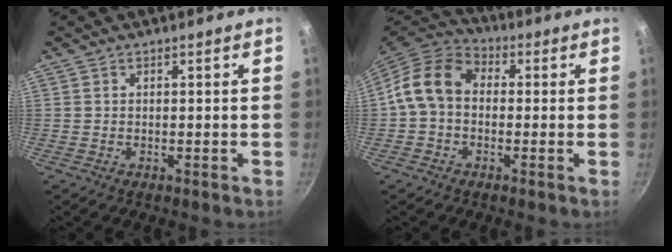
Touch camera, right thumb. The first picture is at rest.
{"total": 10.1, "force": [0.0, 7.7, 6.5], "torque": [-0.099, 0.032, -0.024]}